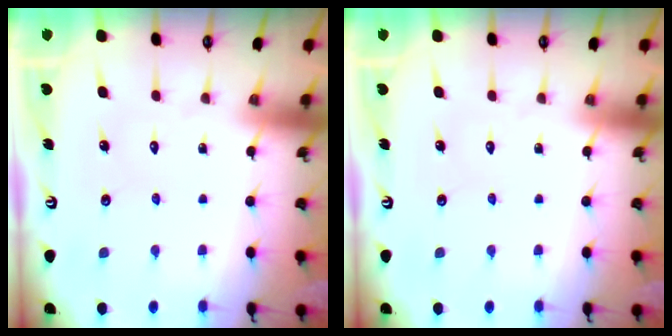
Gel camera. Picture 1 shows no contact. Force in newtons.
{"total": 0.0}